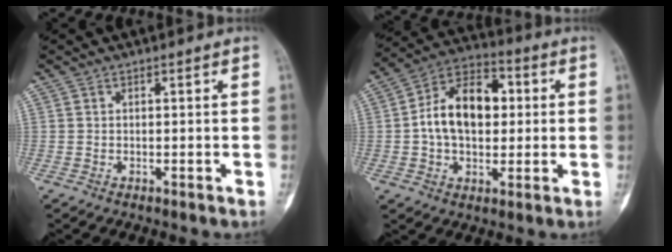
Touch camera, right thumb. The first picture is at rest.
{"total": 14.9, "force": [1.1, 9.8, 11.2], "torque": [-0.161, 0.027, 0.011]}